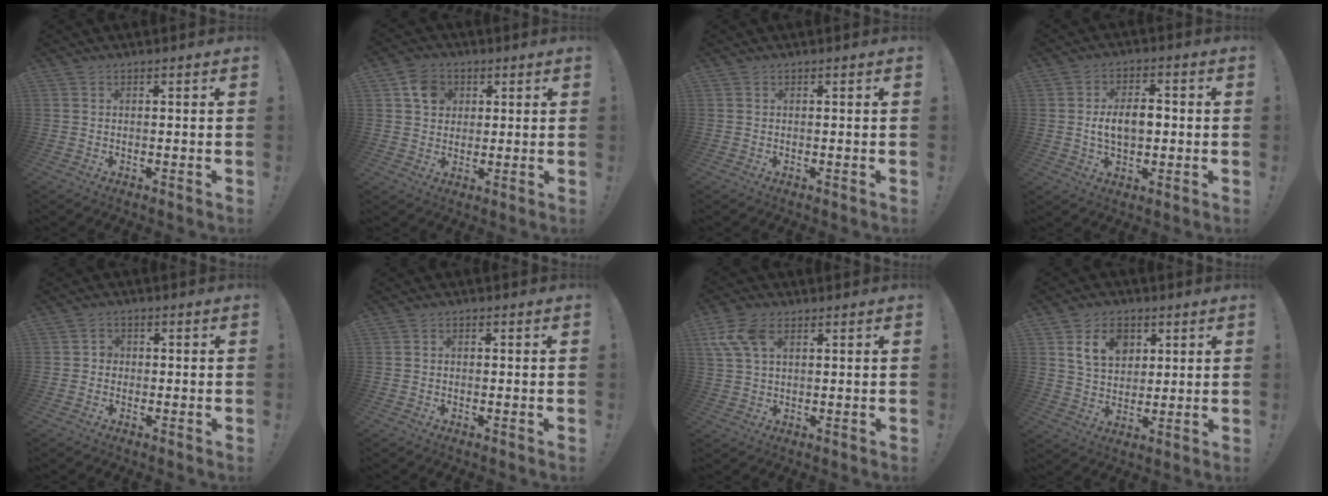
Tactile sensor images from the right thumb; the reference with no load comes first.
{"total": 7.6, "force": [2.9, 6.5, 2.6], "torque": [-0.029, -0.008, 0.054]}
{"total": 0.0}
{"total": 8.3, "force": [-0.5, 5.0, 6.6], "torque": [-0.109, 0.004, -0.011]}
{"total": 2.6, "force": [-0.8, 2.3, 1.0], "torque": [-0.024, 0.013, -0.014]}
{"total": 0.7, "force": [-0.3, 0.5, 0.4], "torque": [-0.008, 0.003, -0.006]}
{"total": 9.3, "force": [3.9, 5.5, 6.5], "torque": [-0.143, -0.001, 0.075]}
{"total": 11.0, "force": [4.9, 8.1, 5.6], "torque": [-0.090, -0.010, 0.093]}